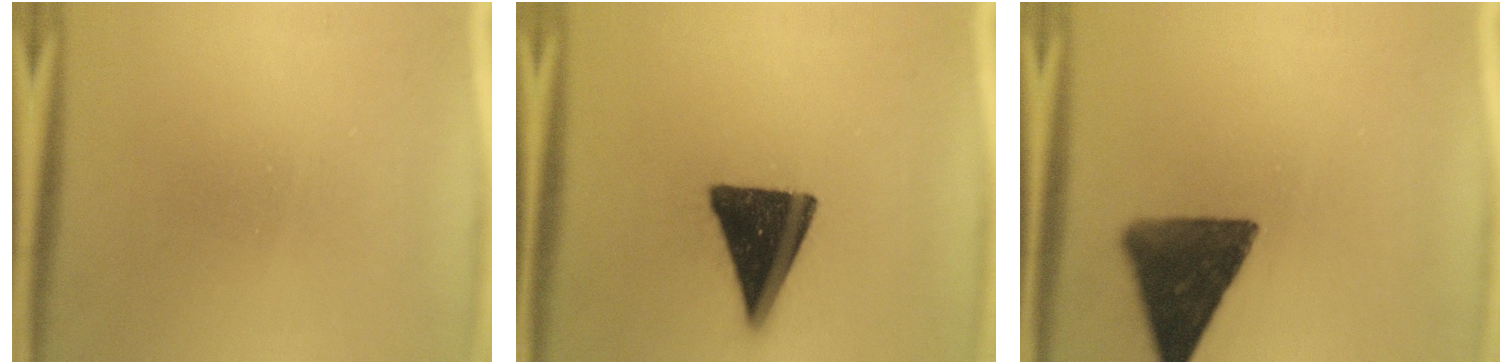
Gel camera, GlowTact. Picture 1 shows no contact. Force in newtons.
{"total": 16.6}
{"total": 12.1}